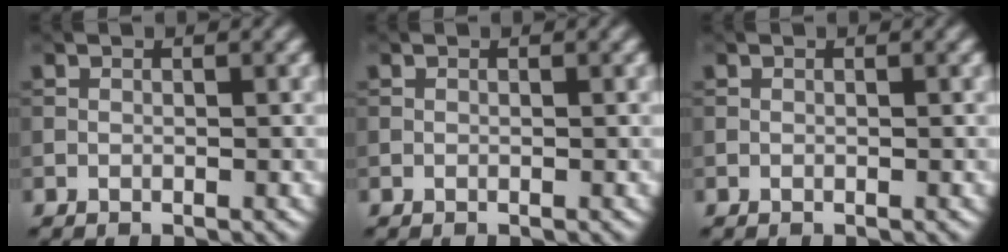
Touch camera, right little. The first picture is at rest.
{"total": 0.0}
{"total": 0.0}